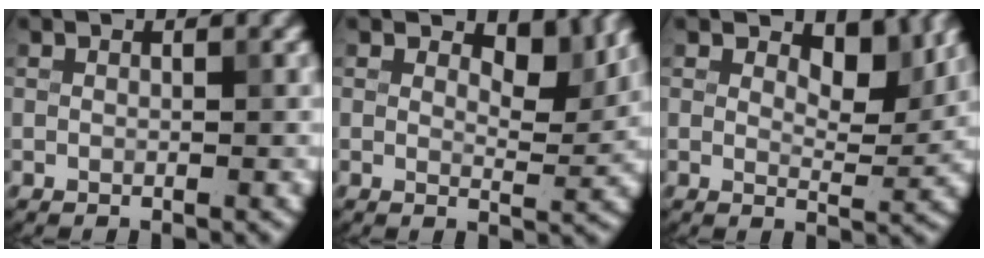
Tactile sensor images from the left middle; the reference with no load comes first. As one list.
[{"total": 3.5, "force": [2.3, 1.5, 2.3], "torque": [-0.034, -0.006, 0.029]}, {"total": 4.0, "force": [2.4, 1.8, 2.6], "torque": [-0.039, -0.008, 0.031]}]